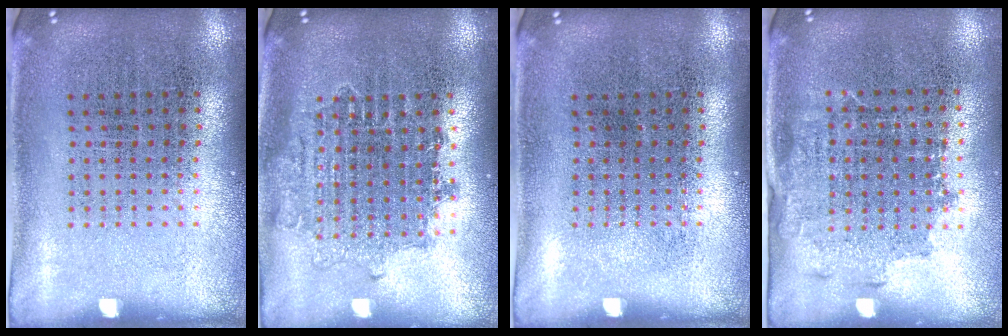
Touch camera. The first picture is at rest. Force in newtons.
{"total": 1.6, "press": 1.3, "slide": 0.9}
{"total": 0.0}
{"total": 1.4, "press": 1.2, "slide": 0.7}